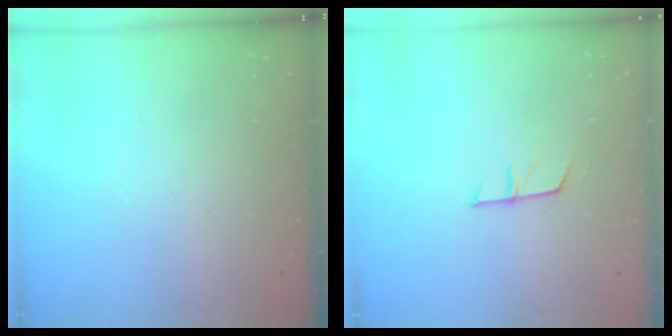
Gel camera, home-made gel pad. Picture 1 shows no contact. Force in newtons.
{"total": 7.2, "press": 7.1, "slide": 0.5}